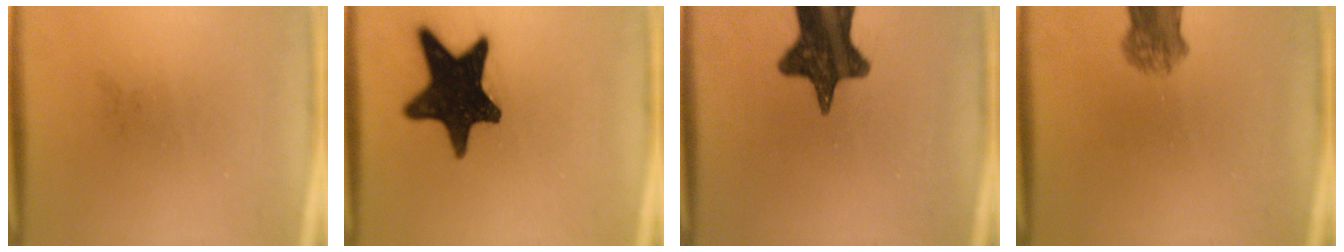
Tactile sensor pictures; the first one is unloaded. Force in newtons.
{"total": 17.2}
{"total": 14.2}
{"total": 5.1}